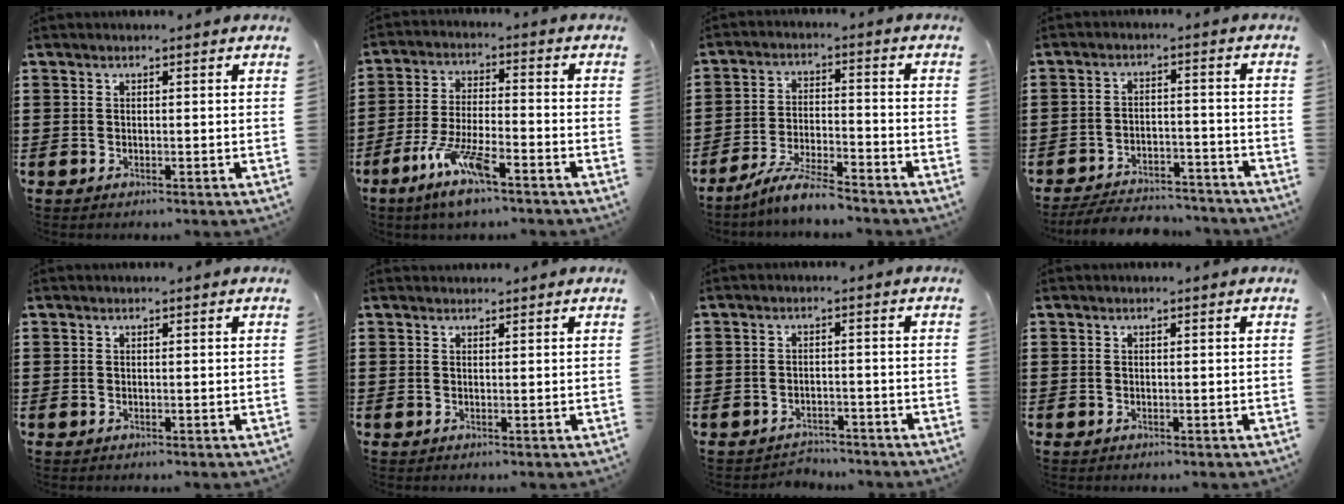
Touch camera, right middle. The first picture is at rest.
{"total": 8.6, "force": [-5.4, 1.5, 6.6], "torque": [-0.142, -0.009, -0.101]}
{"total": 6.5, "force": [-5.9, 0.4, 2.7], "torque": [-0.061, 0.000, -0.115]}
{"total": 5.6, "force": [-5.4, 0.9, 0.9], "torque": [-0.018, 0.011, -0.109]}
{"total": 0.0}
{"total": 0.9, "force": [0.8, 0.3, -0.1], "torque": [0.009, -0.002, 0.014]}
{"total": 2.7, "force": [-2.6, 0.7, -0.4], "torque": [-0.001, 0.002, -0.059]}
{"total": 0.0}